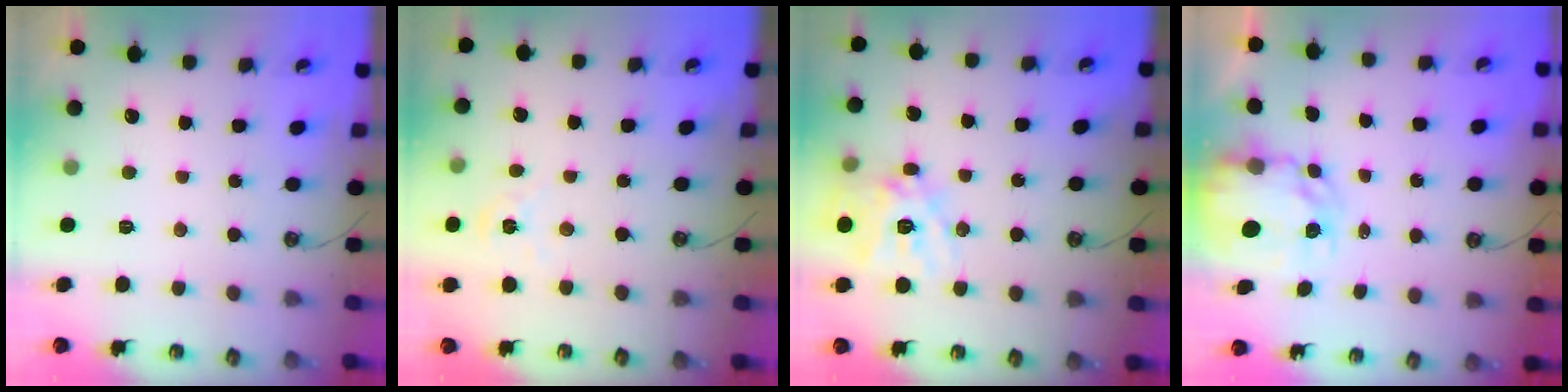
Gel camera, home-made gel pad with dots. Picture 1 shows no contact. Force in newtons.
{"total": 1.9, "press": 1.8, "slide": 0.3}
{"total": 16.3, "press": 16.2, "slide": 2.2}
{"total": 5.6, "press": 5.6, "slide": 0.5}